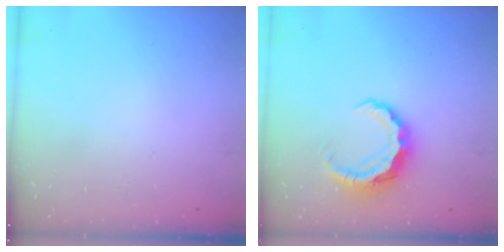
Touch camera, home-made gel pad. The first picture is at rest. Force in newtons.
{"total": 8.0, "press": 7.9, "slide": 0.7}